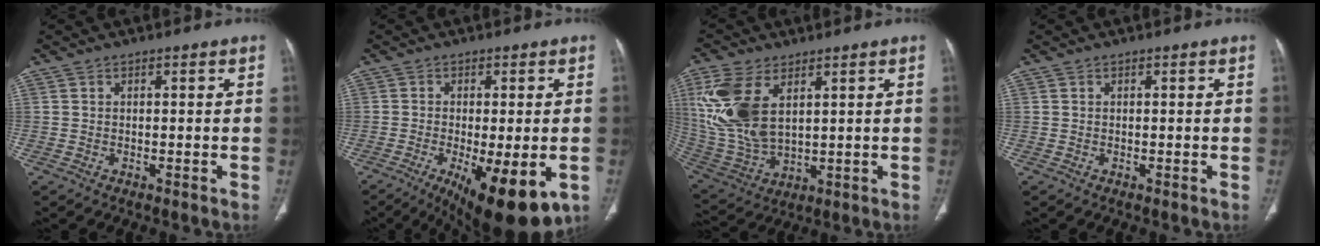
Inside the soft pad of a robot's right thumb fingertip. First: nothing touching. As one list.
[{"total": 14.9, "force": [-5.8, 5.0, 12.8], "torque": [-0.167, -0.016, -0.075]}, {"total": 15.5, "force": [5.3, 8.5, 11.8], "torque": [-0.263, -0.016, 0.119]}, {"total": 0.0}]